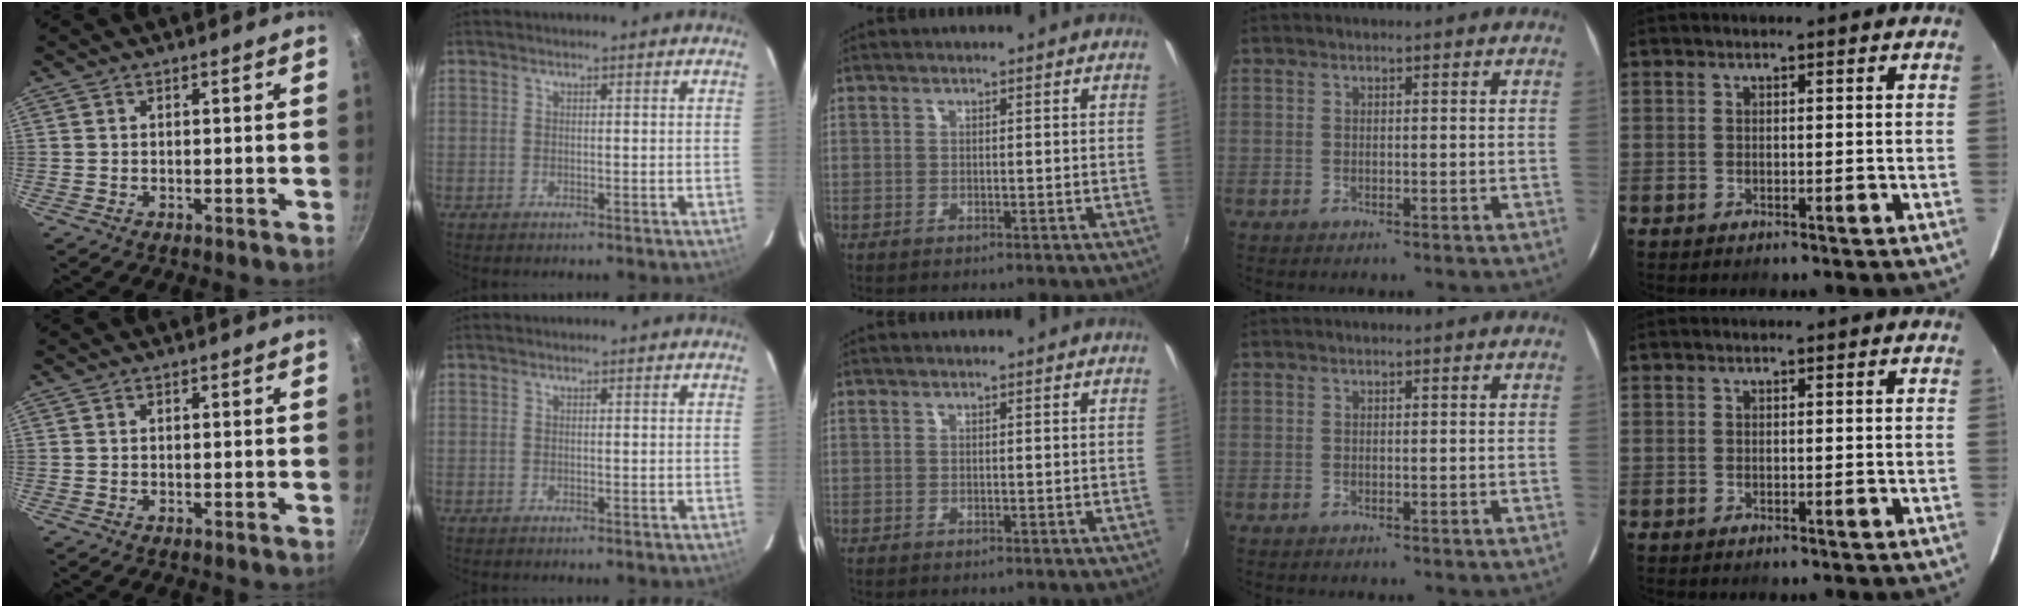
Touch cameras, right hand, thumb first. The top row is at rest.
{}